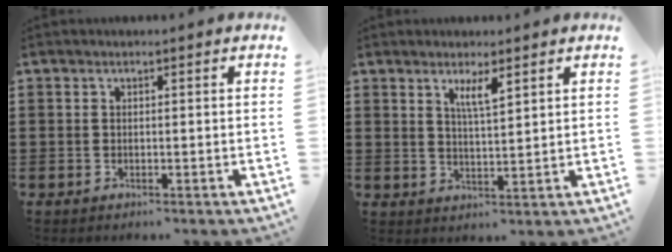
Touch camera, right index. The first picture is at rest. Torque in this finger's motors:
{"motor_torque": [0.10, 0.00, 0.05, 0.09]}